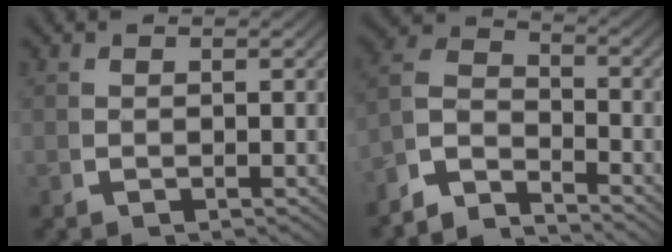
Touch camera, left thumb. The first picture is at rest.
{"total": 5.7, "force": [-2.1, 4.0, 3.4], "torque": [-0.059, -0.020, -0.045]}